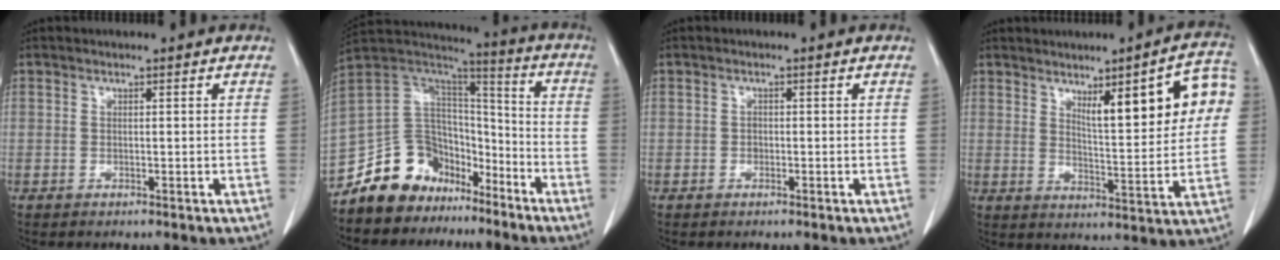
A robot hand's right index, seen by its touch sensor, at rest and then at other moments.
{"total": 13.8, "force": [-10.0, 9.0, 2.9], "torque": [-0.052, 0.094, -0.176]}
{"total": 0.7, "force": [-0.1, 0.6, 0.3], "torque": [-0.002, 0.003, -0.005]}
{"total": 12.9, "force": [4.6, 2.3, 11.8], "torque": [-0.155, 0.010, 0.065]}